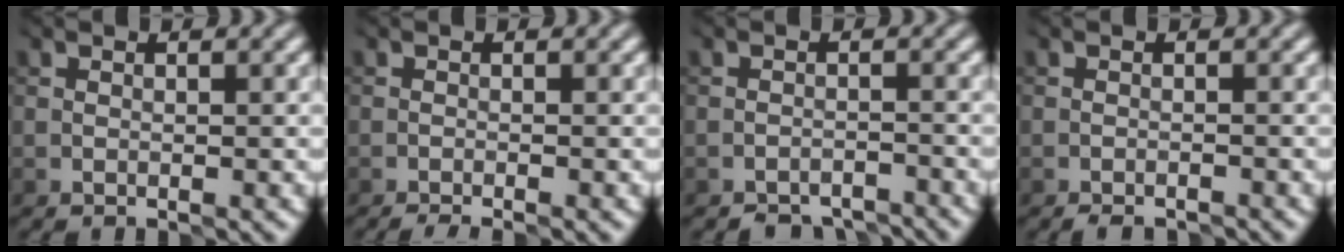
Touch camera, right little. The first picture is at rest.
{"total": 1.5, "force": [-1.4, -0.3, 0.5], "torque": [-0.014, -0.001, -0.029]}
{"total": 3.4, "force": [-3.3, 0.9, 0.5], "torque": [-0.001, -0.003, -0.054]}
{"total": 1.7, "force": [-1.7, 0.3, 0.4], "torque": [-0.003, -0.001, -0.030]}